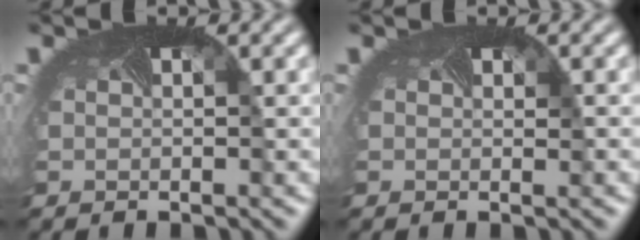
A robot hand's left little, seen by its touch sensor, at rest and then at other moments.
{"total": 0.6, "force": [-0.2, -0.4, -0.3], "torque": [0.006, -0.012, 0.000]}